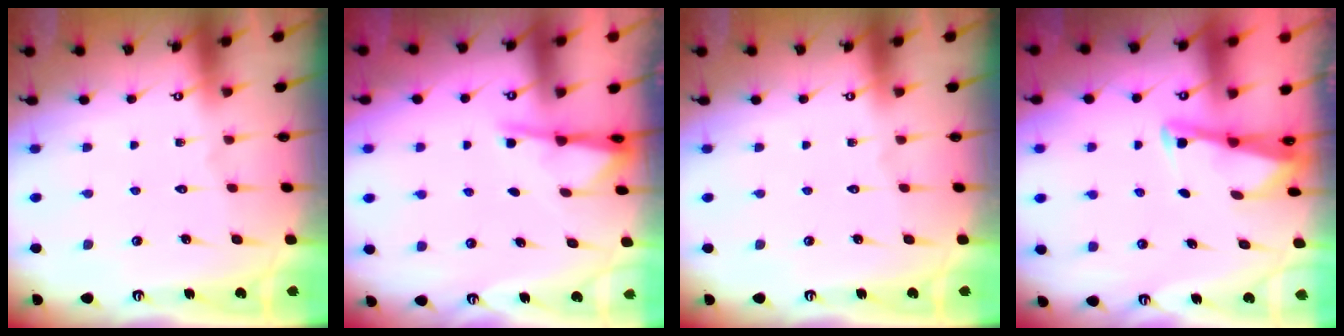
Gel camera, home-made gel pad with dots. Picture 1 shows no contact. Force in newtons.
{"total": 1.9, "press": 1.9, "slide": 0.3}
{"total": 0.0}
{"total": 2.6, "press": 2.6, "slide": 0.1}